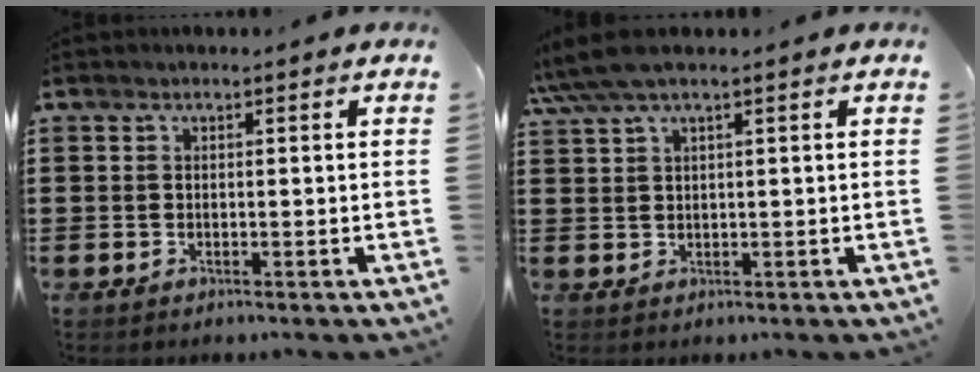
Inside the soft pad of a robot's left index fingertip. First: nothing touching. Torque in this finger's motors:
{"motor_torque": [0.55, -0.73, 1.05, 0.21]}